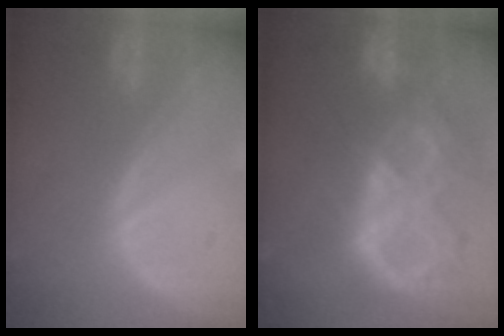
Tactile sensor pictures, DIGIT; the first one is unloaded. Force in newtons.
{"total": 10.6, "press": 9.0, "slide": 5.7}